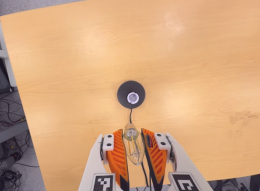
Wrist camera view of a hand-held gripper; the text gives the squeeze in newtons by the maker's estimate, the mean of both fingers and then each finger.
{"total": 18.8, "left": 20.6, "right": 17.0}